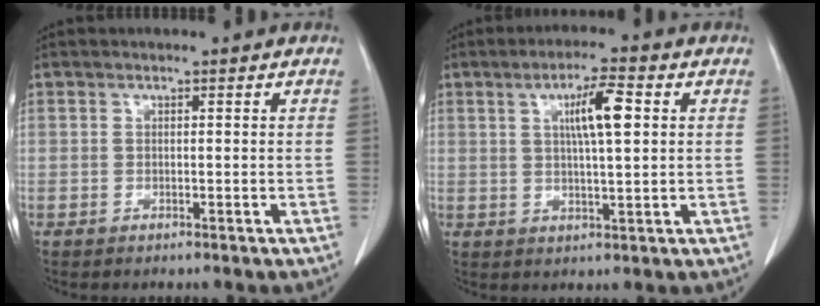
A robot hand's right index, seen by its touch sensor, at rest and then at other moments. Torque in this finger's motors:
{"motor_torque": [0.51, 0.45, 0.28, 0.09]}